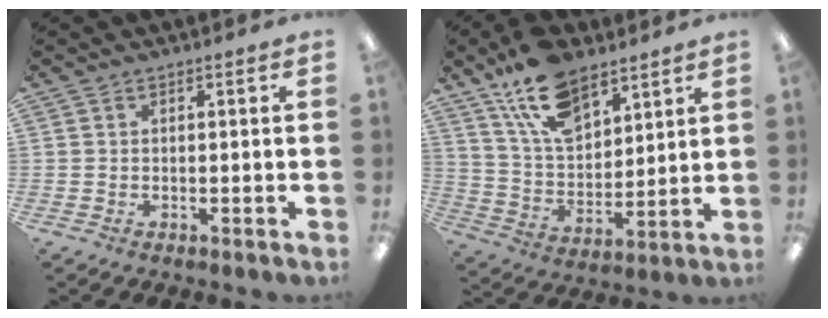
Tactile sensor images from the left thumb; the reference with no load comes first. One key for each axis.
{"total": 16.4, "fx": 11.2, "fy": 8.3, "fz": 8.7, "tx": -0.167, "ty": -0.045, "tz": 0.206}